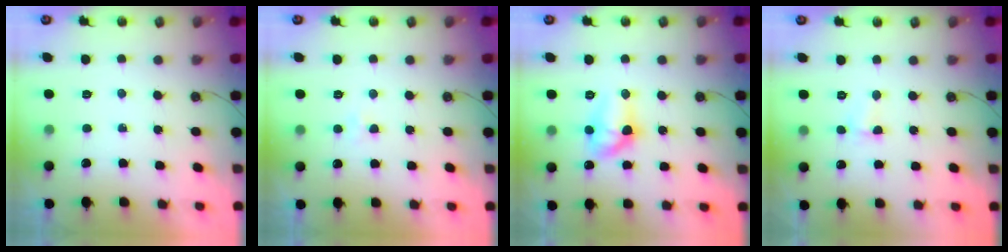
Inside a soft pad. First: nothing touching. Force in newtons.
{"total": 2.4, "press": 2.3, "slide": 0.6}
{"total": 10.7, "press": 10.7, "slide": 0.7}
{"total": 3.1, "press": 1.6, "slide": 2.6}